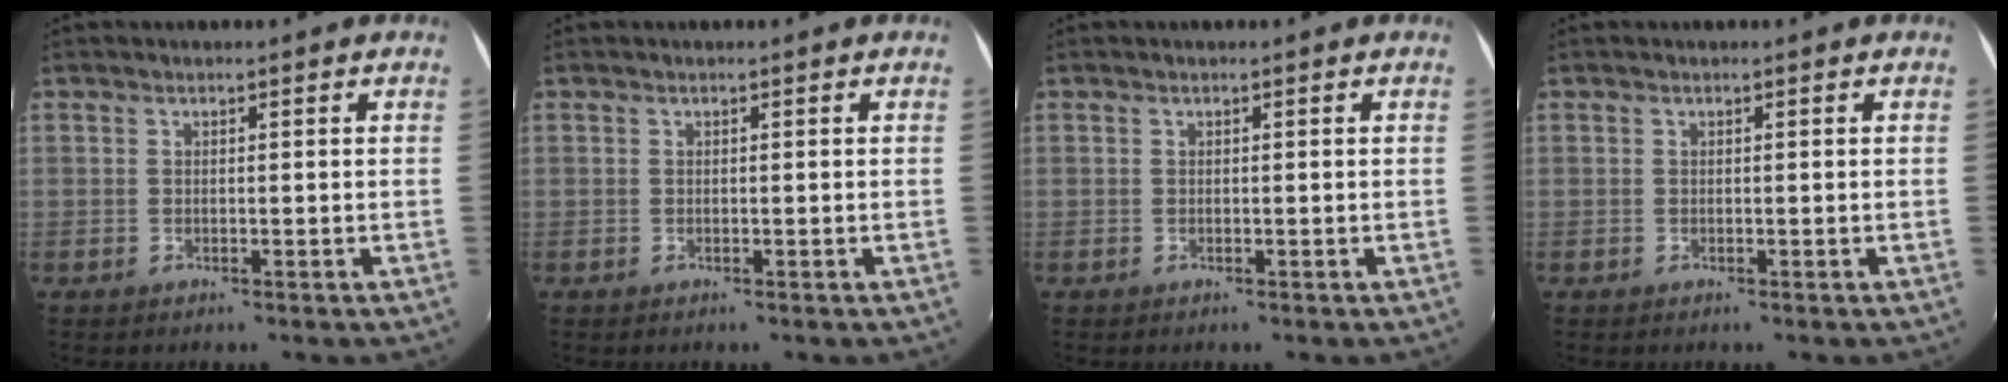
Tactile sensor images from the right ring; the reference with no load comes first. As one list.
[{"total": 0.0}, {"total": 0.0}, {"total": 0.0}]